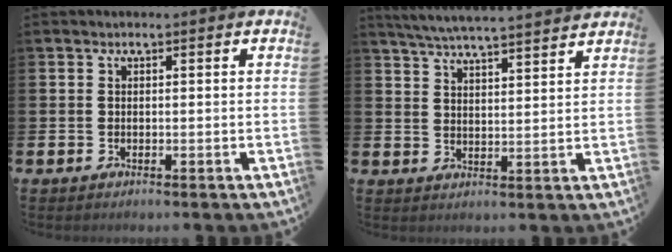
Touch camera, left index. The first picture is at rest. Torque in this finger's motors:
{"motor_torque": [0.37, -0.49, 0.21, 0.12]}